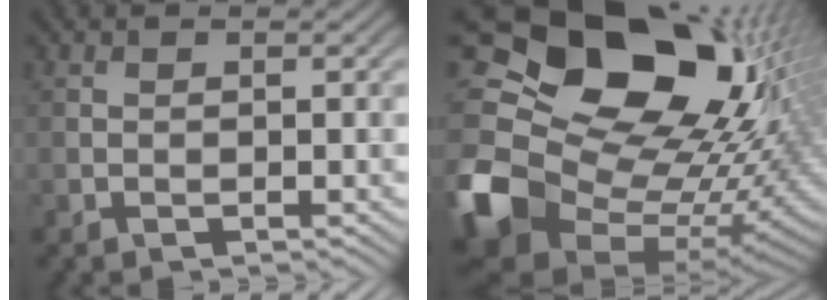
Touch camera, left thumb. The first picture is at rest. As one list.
[{"total": 21.6, "force": [4.4, 16.4, 13.3], "torque": [-0.314, -0.023, 0.103]}]